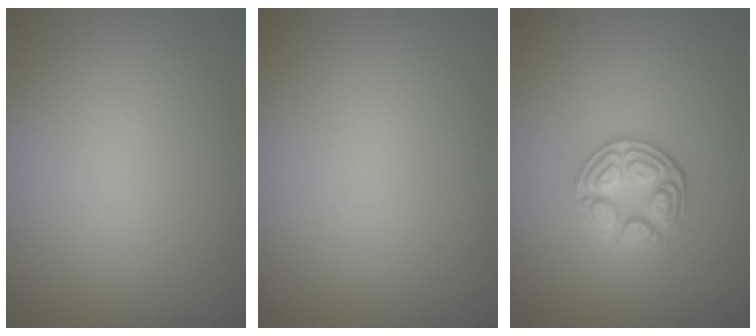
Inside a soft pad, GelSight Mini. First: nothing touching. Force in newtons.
{"total": 0.0}
{"total": 3.5, "press": 3.0, "slide": 1.8}